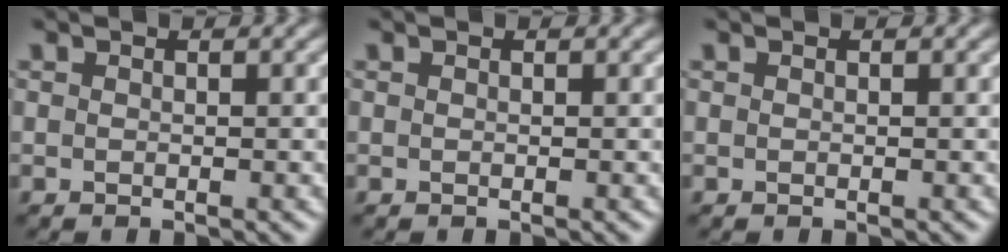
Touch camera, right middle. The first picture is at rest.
{"total": 0.0}
{"total": 0.0}